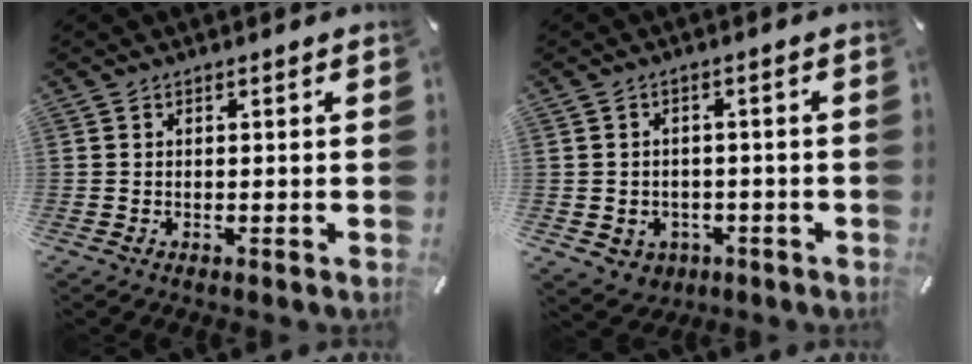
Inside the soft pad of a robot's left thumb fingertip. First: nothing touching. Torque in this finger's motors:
{"motor_torque": [-0.13, -0.28, 0.25, 0.03, -0.07]}